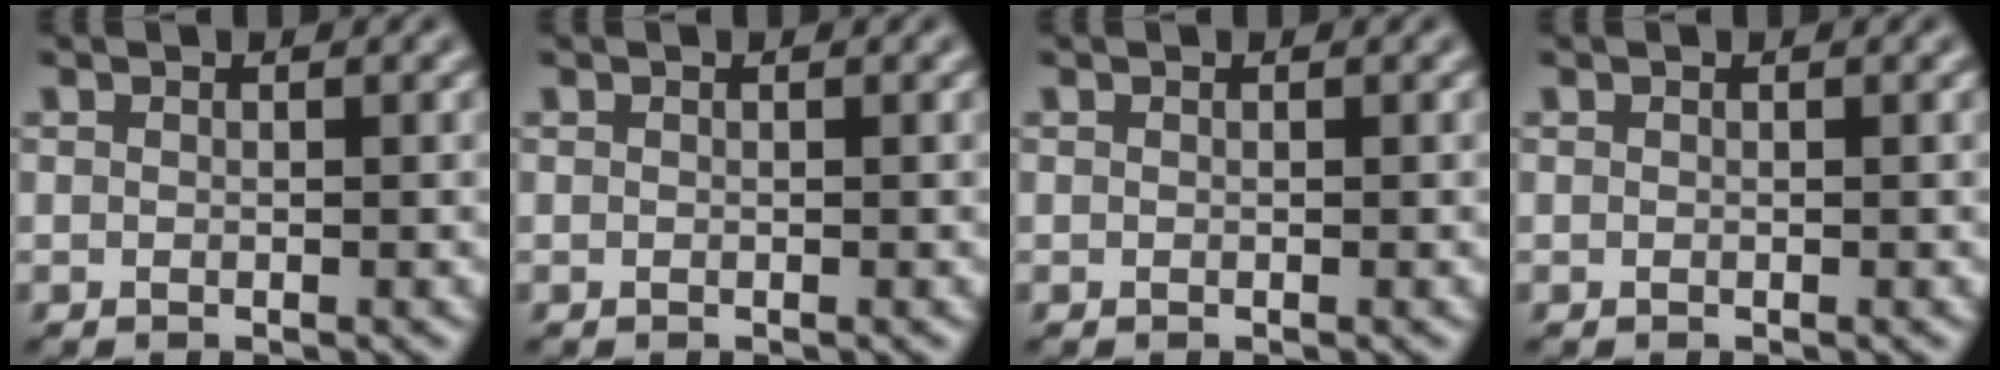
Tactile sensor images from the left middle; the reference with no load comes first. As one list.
[{"total": 0.0}, {"total": 0.0}, {"total": 0.0}]